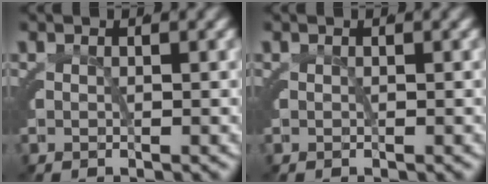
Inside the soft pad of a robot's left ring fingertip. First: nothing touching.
{"total": 0.0}